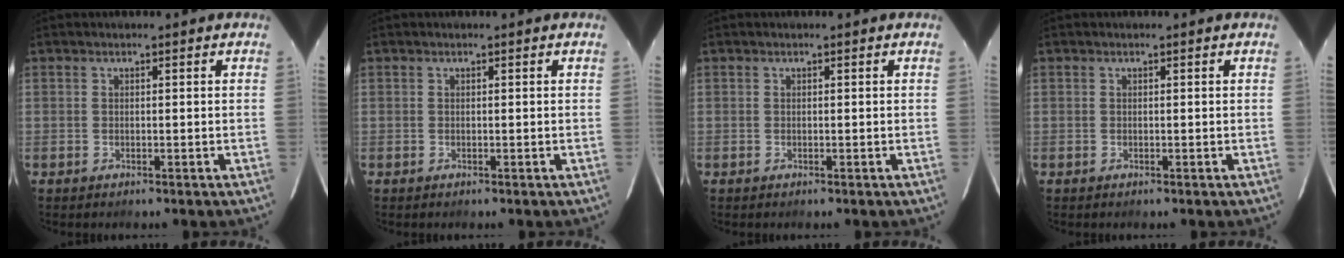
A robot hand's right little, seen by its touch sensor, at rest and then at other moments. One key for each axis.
{"total": 0.0}
{"total": 0.0}
{"total": 0.0}